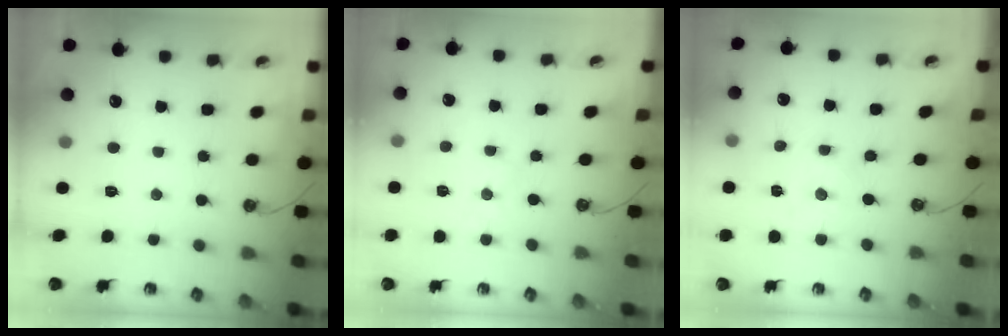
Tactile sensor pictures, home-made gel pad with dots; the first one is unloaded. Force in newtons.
{"total": 3.3, "press": 3.3, "slide": 0.4}
{"total": 0.0}